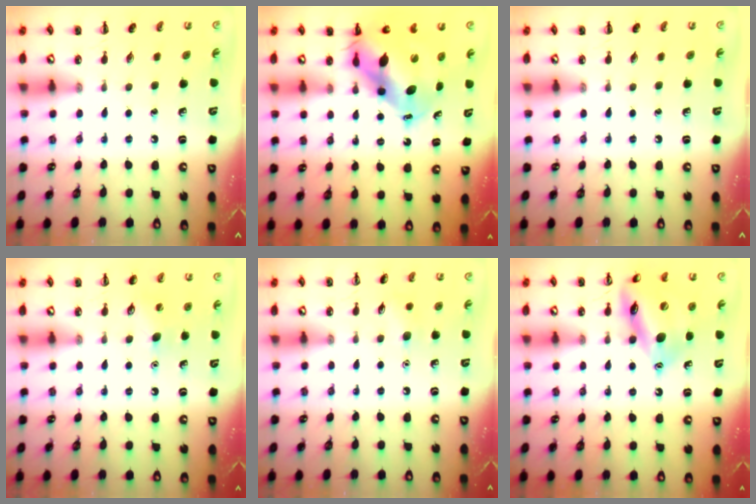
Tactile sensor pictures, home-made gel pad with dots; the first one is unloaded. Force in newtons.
{"total": 9.5, "press": 9.1, "slide": 2.4}
{"total": 0.0}
{"total": 7.2, "press": 7.1, "slide": 1.6}
{"total": 6.3, "press": 6.1, "slide": 1.6}
{"total": 14.2, "press": 14.1, "slide": 1.1}